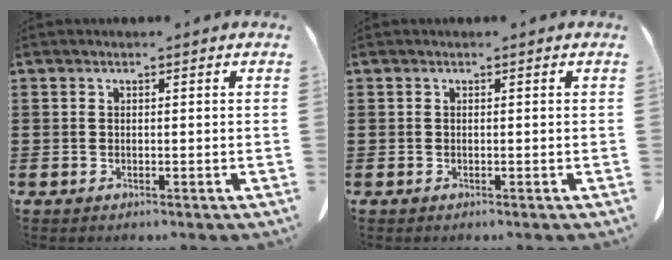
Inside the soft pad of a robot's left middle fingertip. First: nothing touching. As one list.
[{"total": 0.0}]